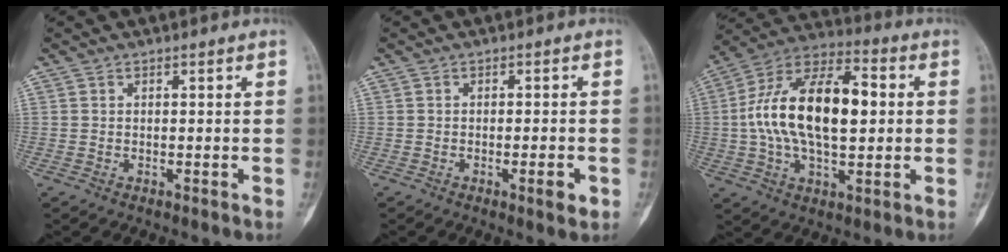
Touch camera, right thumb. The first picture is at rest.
{"total": 3.2, "force": [-1.2, 0.8, 2.8], "torque": [-0.037, 0.002, -0.017]}
{"total": 21.3, "force": [1.4, 10.9, 18.2], "torque": [-0.320, 0.028, 0.019]}